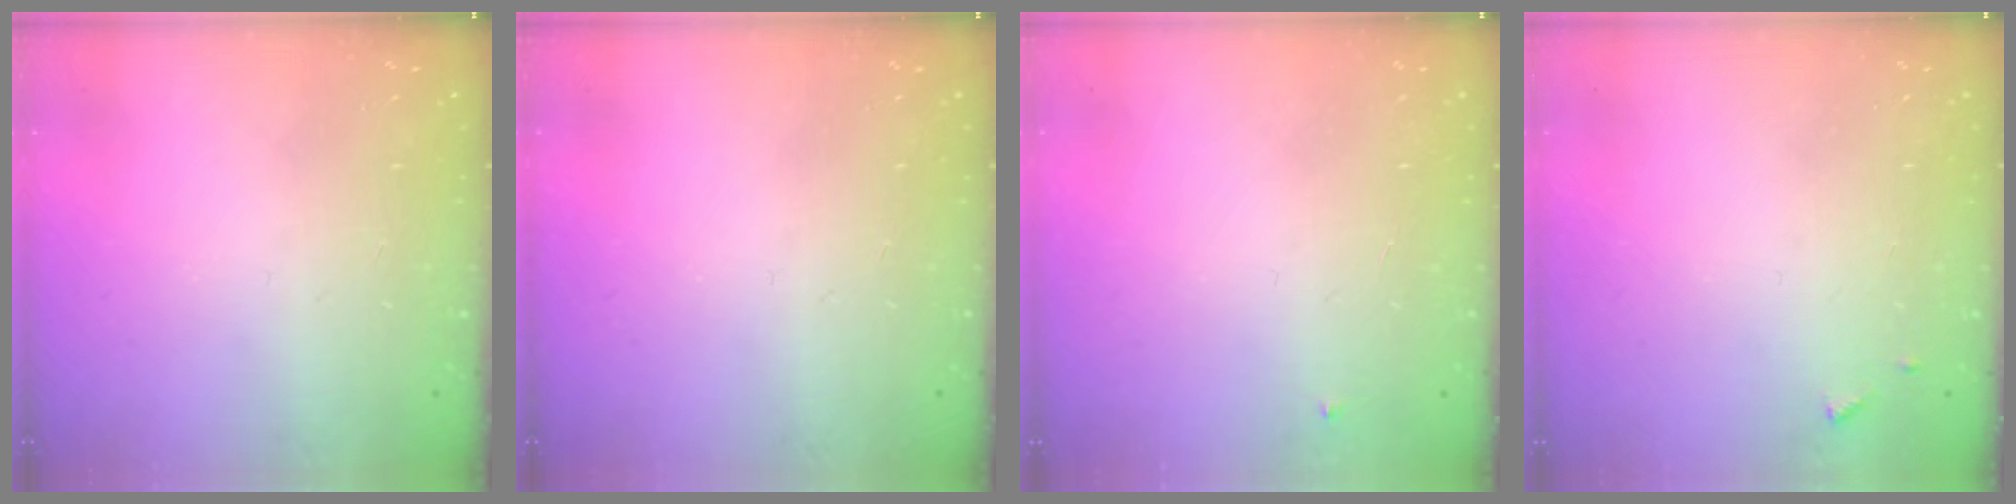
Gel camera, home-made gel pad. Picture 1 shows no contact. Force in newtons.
{"total": 0.0}
{"total": 3.0, "press": 2.9, "slide": 0.4}
{"total": 5.1, "press": 5.1, "slide": 0.5}